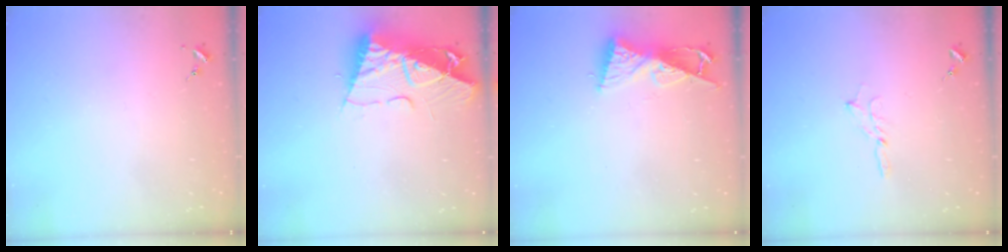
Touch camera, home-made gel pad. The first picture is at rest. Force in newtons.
{"total": 13.6, "press": 13.6, "slide": 1.1}
{"total": 8.9, "press": 8.9, "slide": 0.3}
{"total": 2.5, "press": 2.5, "slide": 0.2}